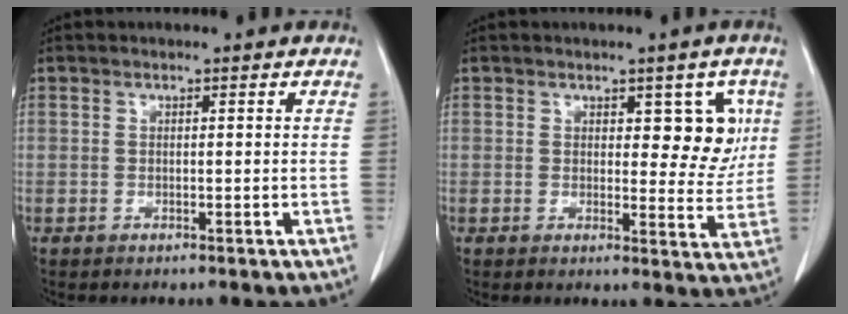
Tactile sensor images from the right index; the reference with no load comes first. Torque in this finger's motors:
{"motor_torque": [0.01, 0.17, 0.11, 0.00]}